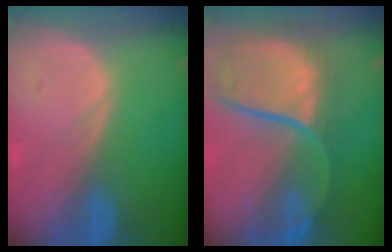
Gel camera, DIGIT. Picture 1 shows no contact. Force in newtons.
{"total": 12.0, "press": 9.9, "slide": 6.9}